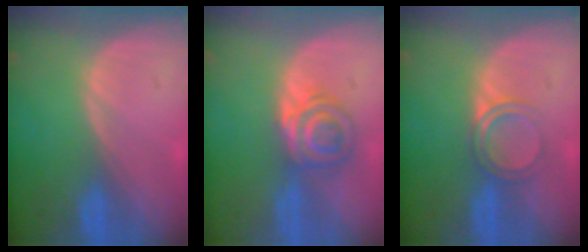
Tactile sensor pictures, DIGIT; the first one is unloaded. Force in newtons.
{"total": 6.0, "press": 5.6, "slide": 2.2}
{"total": 3.4, "press": 3.3, "slide": 0.3}